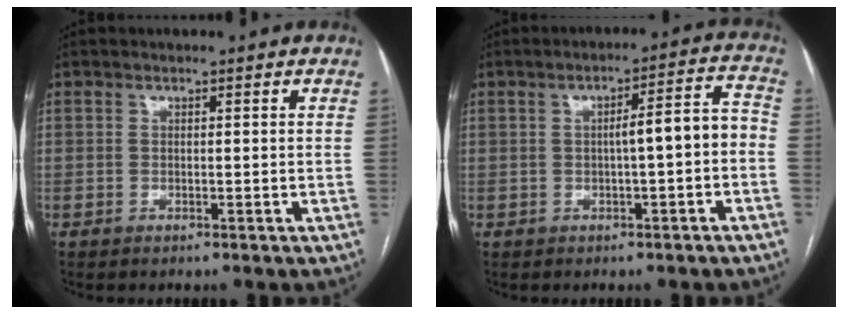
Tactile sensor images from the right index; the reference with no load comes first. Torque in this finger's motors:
{"motor_torque": [0.98, -0.29, 0.54, 0.11]}